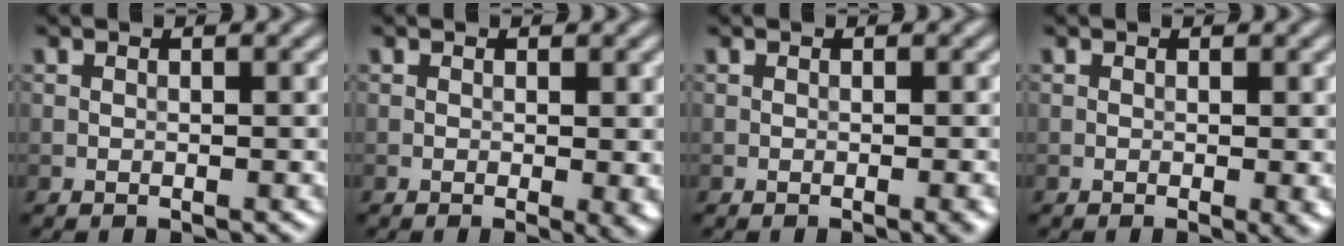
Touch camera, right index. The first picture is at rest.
{"total": 2.1, "force": [-0.3, 0.3, 2.1], "torque": [-0.024, -0.006, -0.005]}
{"total": 1.5, "force": [-0.6, 0.3, 1.4], "torque": [-0.014, 0.000, -0.008]}
{"total": 1.4, "force": [-0.2, 0.2, 1.4], "torque": [-0.017, -0.007, -0.004]}